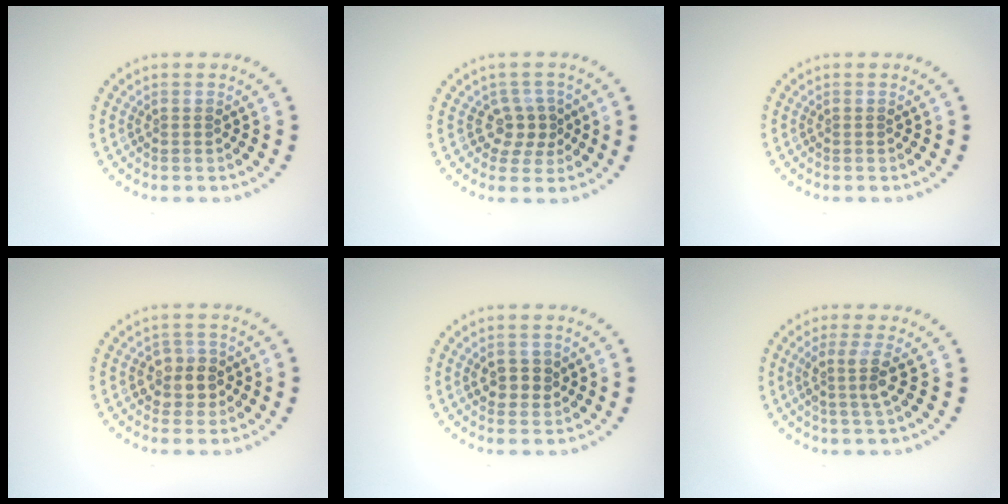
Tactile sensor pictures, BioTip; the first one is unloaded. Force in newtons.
{"total": 2.5, "press": 2.0, "slide": 1.5}
{"total": 0.0}
{"total": 2.6, "press": 2.4, "slide": 1.0}
{"total": 2.2, "press": 2.1, "slide": 0.5}
{"total": 2.7, "press": 2.0, "slide": 1.8}